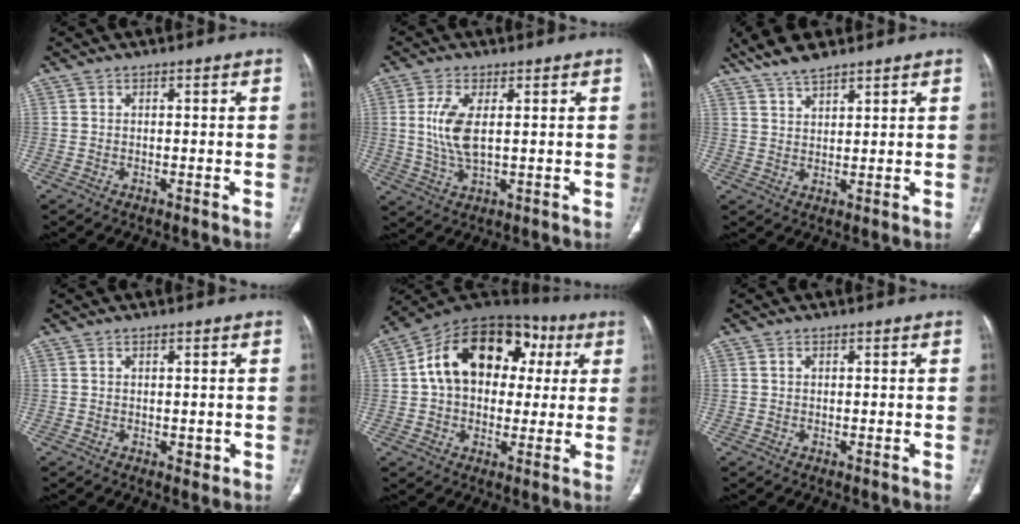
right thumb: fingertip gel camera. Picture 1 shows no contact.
{"total": 7.6, "force": [1.1, 3.1, 6.9], "torque": [-0.158, -0.009, 0.027]}
{"total": 7.0, "force": [5.7, 1.9, 3.5], "torque": [-0.064, -0.013, 0.112]}
{"total": 1.3, "force": [0.2, 0.8, 1.0], "torque": [-0.013, -0.003, 0.007]}
{"total": 20.7, "force": [4.3, 14.3, 14.3], "torque": [-0.197, 0.034, 0.058]}
{"total": 0.6, "force": [0.2, 0.5, 0.3], "torque": [-0.003, 0.002, 0.005]}